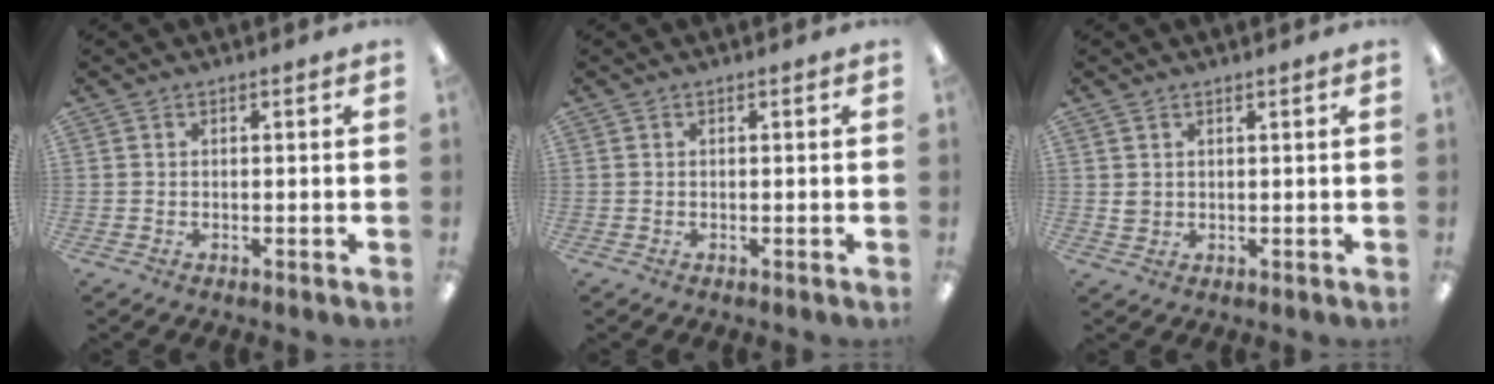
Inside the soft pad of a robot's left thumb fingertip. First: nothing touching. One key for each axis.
{"total": 0.0}
{"total": 1.8, "fx": 0.9, "fy": 1.4, "fz": 0.5, "tx": -0.013, "ty": 0.001, "tz": 0.017}